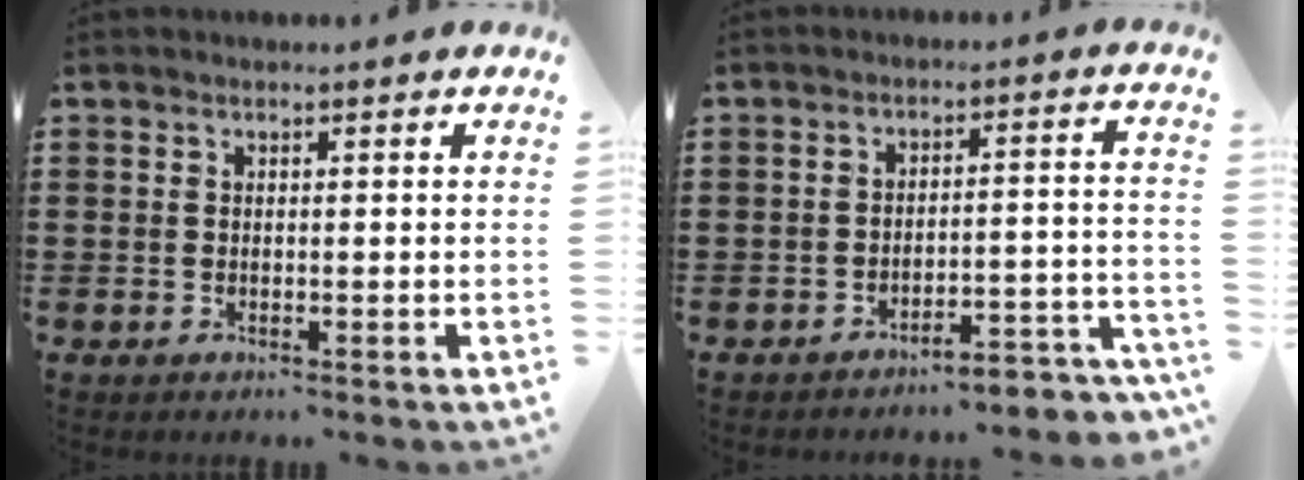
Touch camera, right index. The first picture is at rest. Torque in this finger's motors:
{"motor_torque": [-0.07, 0.14, -0.25, -0.19]}